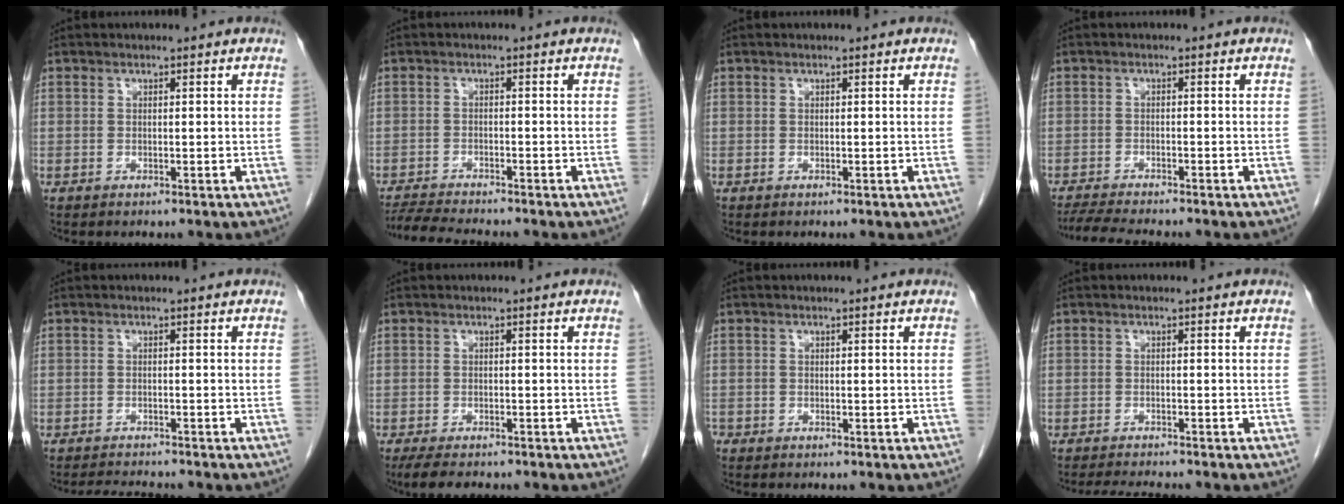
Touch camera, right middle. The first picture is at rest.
{"total": 6.8, "force": [-6.4, -0.1, 2.3], "torque": [-0.040, -0.017, -0.105]}
{"total": 0.0}
{"total": 7.5, "force": [-6.8, 0.5, 3.3], "torque": [-0.054, -0.016, -0.107]}
{"total": 4.5, "force": [-4.3, 0.4, 1.1], "torque": [-0.018, -0.011, -0.067]}
{"total": 5.6, "force": [-4.7, 1.6, 2.7], "torque": [-0.044, -0.011, -0.070]}
{"total": 1.0, "force": [-0.8, 0.6, 0.2], "torque": [-0.008, 0.000, -0.015]}
{"total": 5.5, "force": [-5.2, 0.4, 2.0], "torque": [-0.028, -0.013, -0.079]}